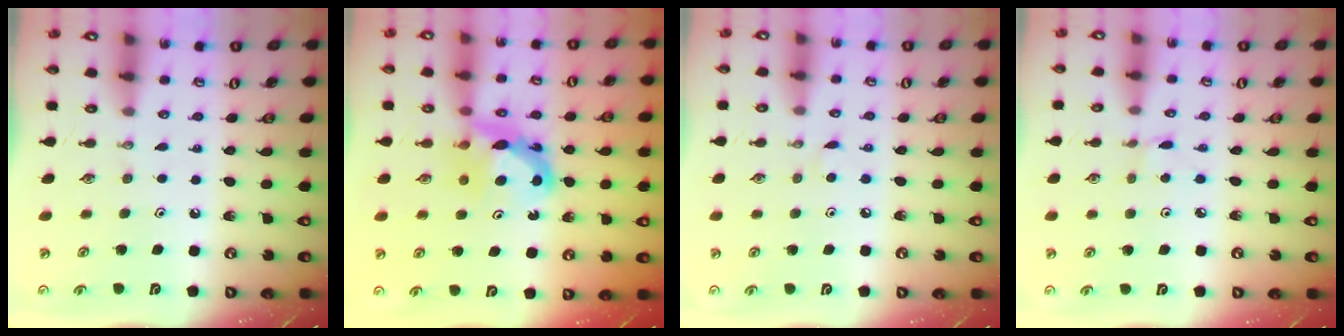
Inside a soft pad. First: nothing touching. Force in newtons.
{"total": 8.8, "press": 8.8, "slide": 0.6}
{"total": 2.7, "press": 2.7, "slide": 0.4}
{"total": 0.8, "press": 0.8, "slide": 0.1}